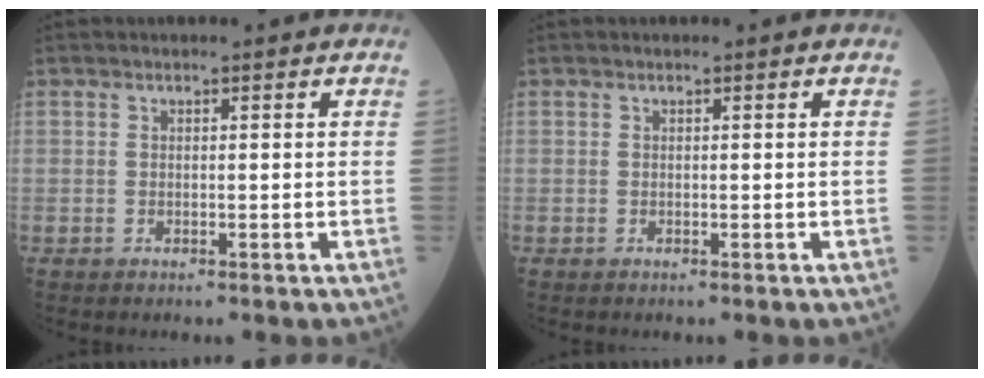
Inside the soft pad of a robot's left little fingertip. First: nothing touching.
{"total": 0.0}